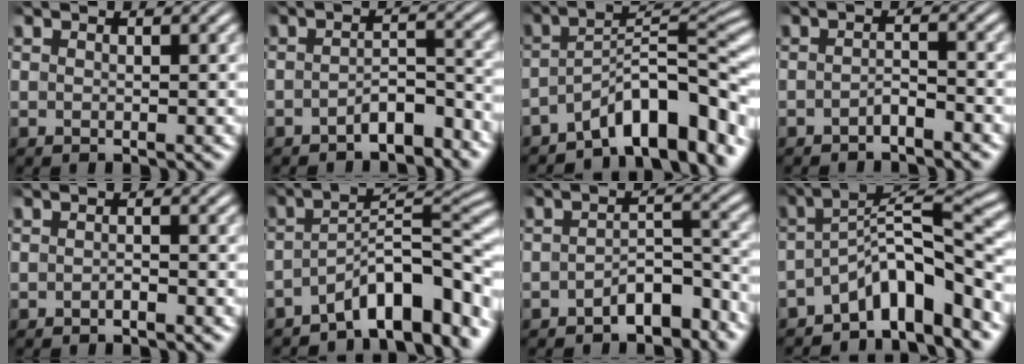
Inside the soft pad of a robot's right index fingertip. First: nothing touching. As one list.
[{"total": 3.3, "force": [-3.0, 0.6, 1.4], "torque": [-0.008, -0.005, -0.051]}, {"total": 8.3, "force": [-4.0, 3.0, 6.7], "torque": [-0.105, -0.019, -0.054]}, {"total": 1.7, "force": [-1.5, 0.3, 0.7], "torque": [-0.006, -0.006, -0.027]}, {"total": 1.0, "force": [-1.0, -0.1, 0.2], "torque": [-0.003, -0.001, -0.017]}, {"total": 7.6, "force": [-3.6, 2.5, 6.2], "torque": [-0.094, -0.015, -0.050]}, {"total": 4.0, "force": [-3.4, 1.1, 1.9], "torque": [-0.017, -0.005, -0.052]}, {"total": 7.1, "force": [-3.1, 2.6, 5.9], "torque": [-0.095, -0.017, -0.038]}]